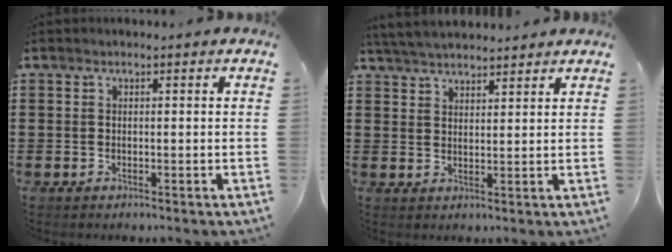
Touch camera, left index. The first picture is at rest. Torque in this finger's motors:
{"motor_torque": [0.35, 0.34, 0.31, 0.10]}